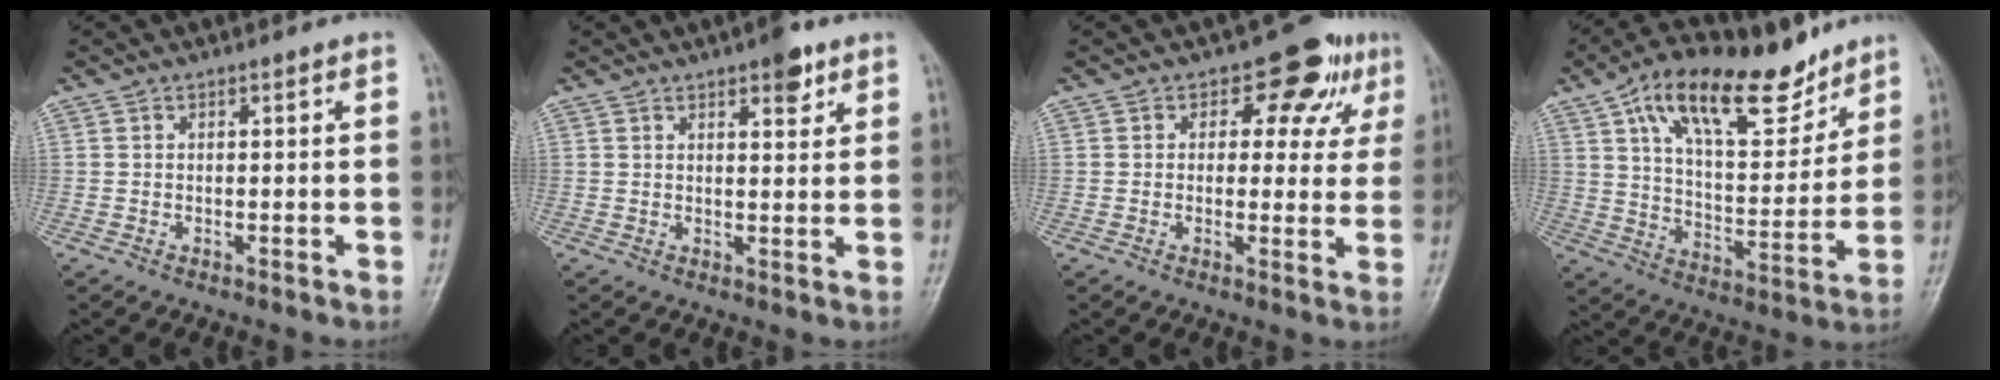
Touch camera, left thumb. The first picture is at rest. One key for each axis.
{"total": 4.5, "fx": 2.8, "fy": 1.7, "fz": 3.1, "tx": -0.028, "ty": -0.014, "tz": 0.037}
{"total": 9.3, "fx": 4.0, "fy": 5.9, "fz": 6.0, "tx": -0.022, "ty": -0.005, "tz": 0.044}
{"total": 20.1, "fx": 12.7, "fy": 8.6, "fz": 12.9, "tx": -0.170, "ty": -0.049, "tz": 0.218}